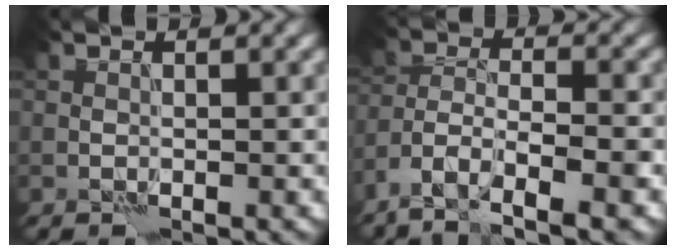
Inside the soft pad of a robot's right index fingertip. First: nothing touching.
{"total": 6.4, "force": [-4.5, 1.6, 4.2], "torque": [-0.071, -0.001, -0.087]}